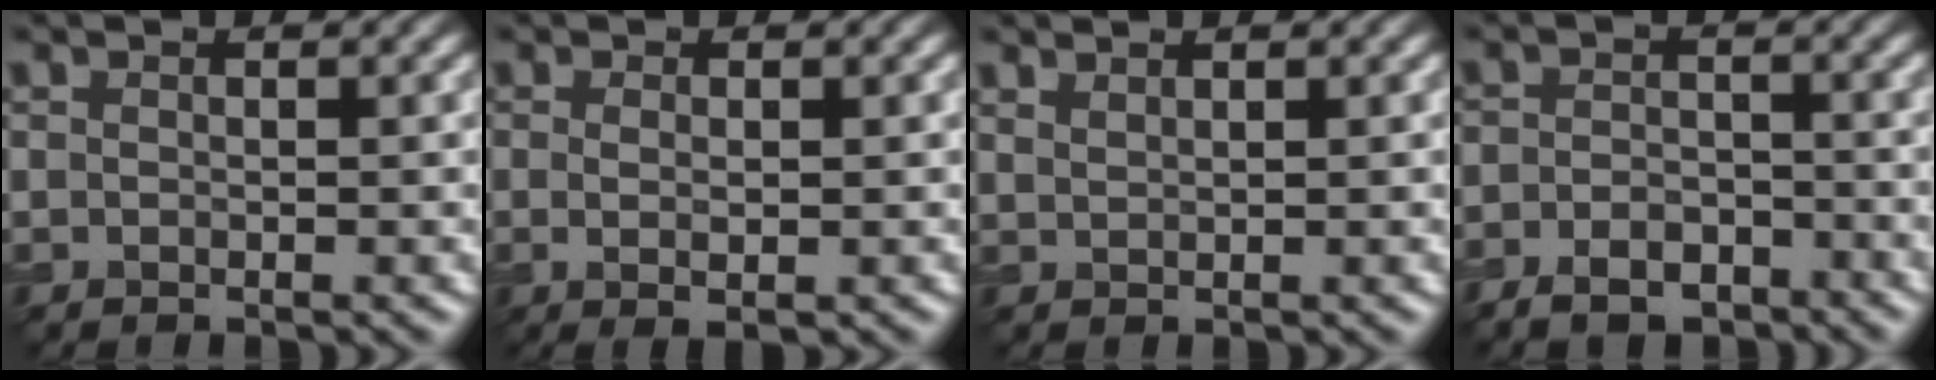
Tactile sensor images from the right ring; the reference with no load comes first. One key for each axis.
{"total": 1.5, "fx": -0.1, "fy": 0.4, "fz": 1.4, "tx": -0.028, "ty": -0.004, "tz": 0.000}
{"total": 1.1, "fx": 1.0, "fy": 0.3, "fz": 0.4, "tx": -0.002, "ty": -0.002, "tz": 0.019}
{"total": 4.2, "fx": -3.1, "fy": 2.0, "fz": 2.0, "tx": -0.025, "ty": 0.000, "tz": -0.058}